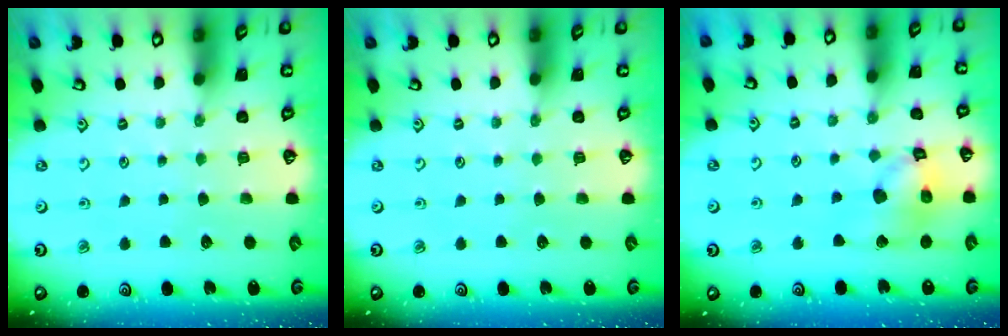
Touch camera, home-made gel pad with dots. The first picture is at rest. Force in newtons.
{"total": 0.0}
{"total": 12.9, "press": 12.9, "slide": 1.5}